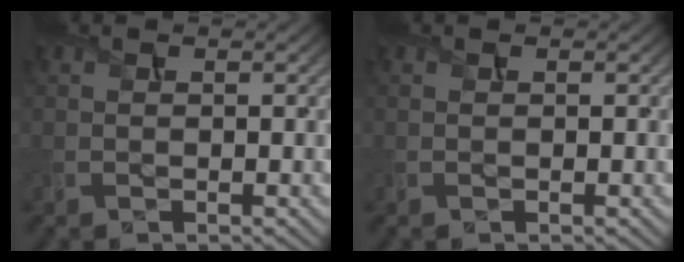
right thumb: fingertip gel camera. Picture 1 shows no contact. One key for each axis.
{"total": 0.0}